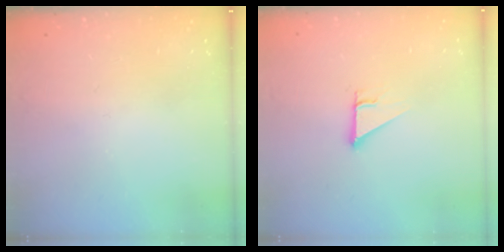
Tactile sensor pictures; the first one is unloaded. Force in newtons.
{"total": 2.5, "press": 2.5, "slide": 0.1}